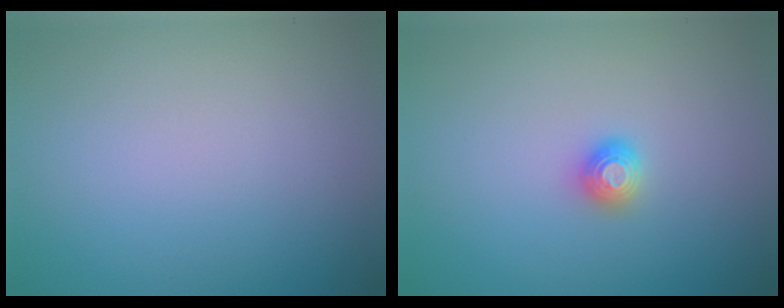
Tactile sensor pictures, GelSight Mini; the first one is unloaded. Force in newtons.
{"total": 1.1, "press": 1.1, "slide": 0.1}